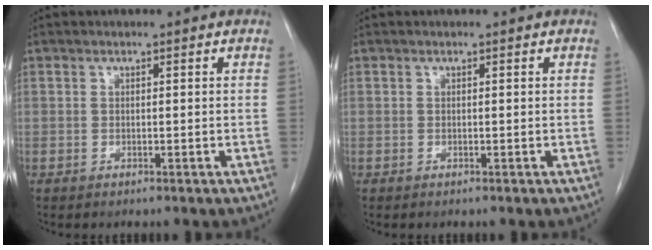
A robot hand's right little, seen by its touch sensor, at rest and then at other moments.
{"total": 0.0}